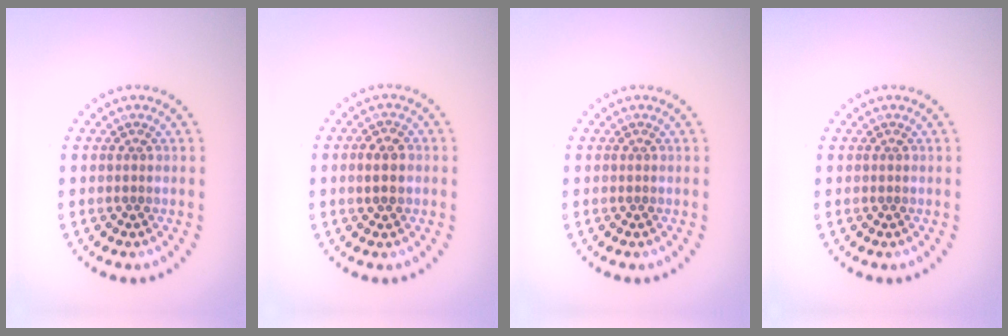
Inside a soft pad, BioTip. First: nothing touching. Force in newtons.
{"total": 1.6, "press": 1.6, "slide": 0.2}
{"total": 0.0}
{"total": 0.0}